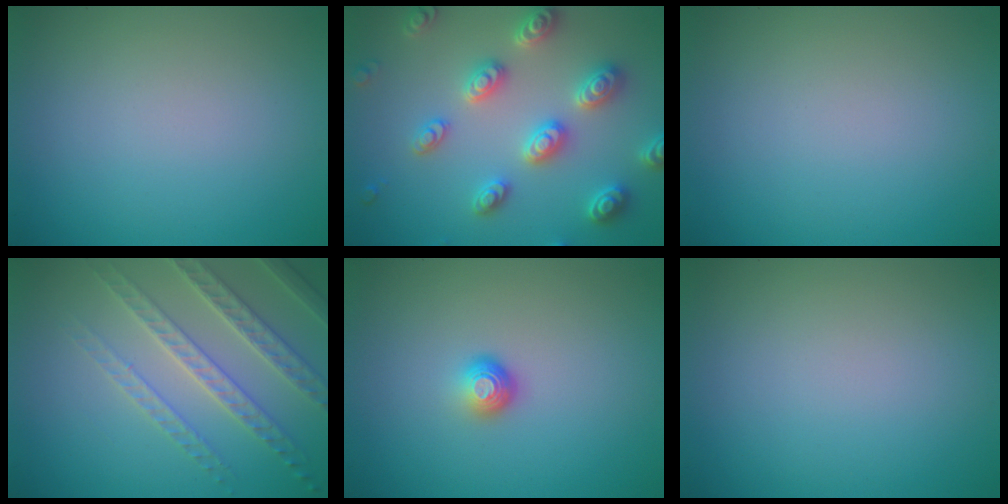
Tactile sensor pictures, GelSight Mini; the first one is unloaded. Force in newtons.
{"total": 5.3, "press": 5.2, "slide": 1.2}
{"total": 0.0}
{"total": 3.9, "press": 3.8, "slide": 1.0}
{"total": 1.6, "press": 1.1, "slide": 1.2}
{"total": 0.0}